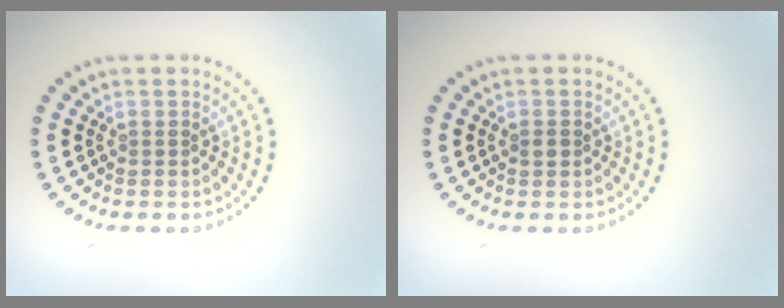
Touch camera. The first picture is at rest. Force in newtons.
{"total": 0.8, "press": 0.8, "slide": 0.0}